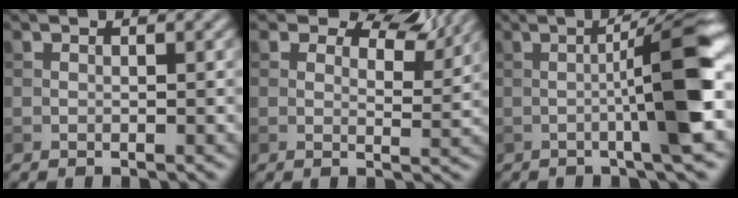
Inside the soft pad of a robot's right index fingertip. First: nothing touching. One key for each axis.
{"total": 6.3, "fx": 4.5, "fy": 2.9, "fz": 3.4, "tx": -0.045, "ty": -0.001, "tz": 0.054}
{"total": 8.0, "fx": -0.6, "fy": 0.8, "fz": 7.9, "tx": -0.112, "ty": 0.017, "tz": -0.015}